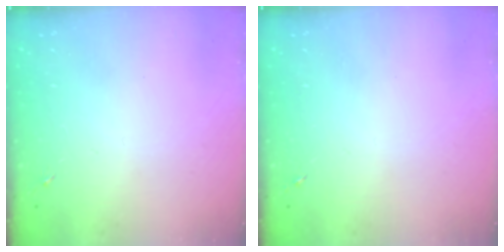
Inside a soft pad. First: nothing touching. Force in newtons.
{"total": 0.0}